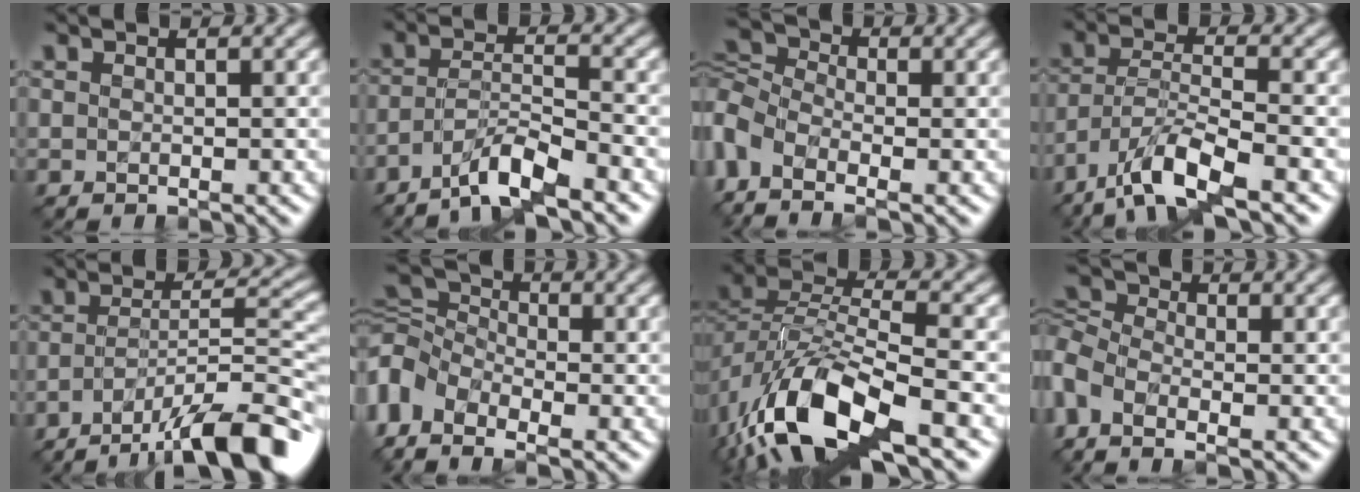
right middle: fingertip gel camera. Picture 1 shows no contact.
{"total": 4.6, "force": [-3.6, 0.5, 2.8], "torque": [-0.049, 0.006, -0.075]}
{"total": 4.8, "force": [-1.6, 3.0, 3.4], "torque": [-0.087, 0.002, -0.053]}
{"total": 6.7, "force": [-4.6, 1.6, 4.6], "torque": [-0.083, 0.002, -0.092]}
{"total": 11.2, "force": [-7.4, 2.6, 8.0], "torque": [-0.113, 0.013, -0.128]}
{"total": 6.5, "force": [-2.7, 4.3, 4.0], "torque": [-0.090, 0.003, -0.077]}
{"total": 12.2, "force": [-6.1, 5.0, 9.3], "torque": [-0.187, -0.013, -0.120]}
{"total": 4.2, "force": [-1.4, 2.4, 3.1], "torque": [-0.079, -0.002, -0.051]}